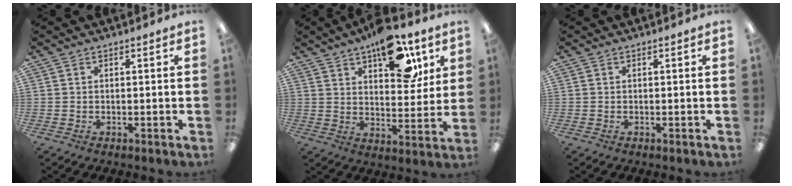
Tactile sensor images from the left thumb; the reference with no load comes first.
{"total": 15.6, "force": [9.3, 7.7, 9.9], "torque": [-0.126, -0.041, 0.155]}
{"total": 0.0}